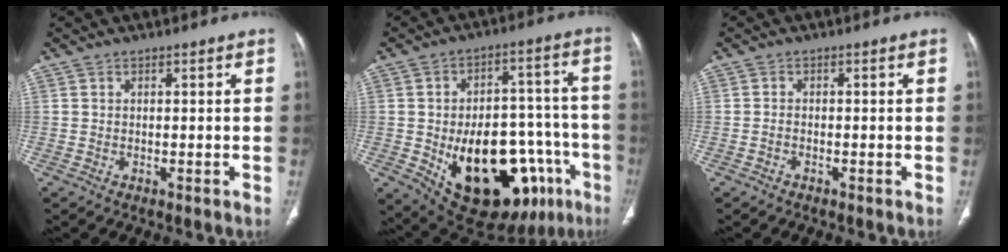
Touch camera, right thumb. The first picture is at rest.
{"total": 27.7, "force": [-9.9, 15.1, 21.0], "torque": [-0.253, 0.033, -0.117]}
{"total": 0.8, "force": [-0.5, 0.5, 0.5], "torque": [-0.004, 0.004, -0.012]}